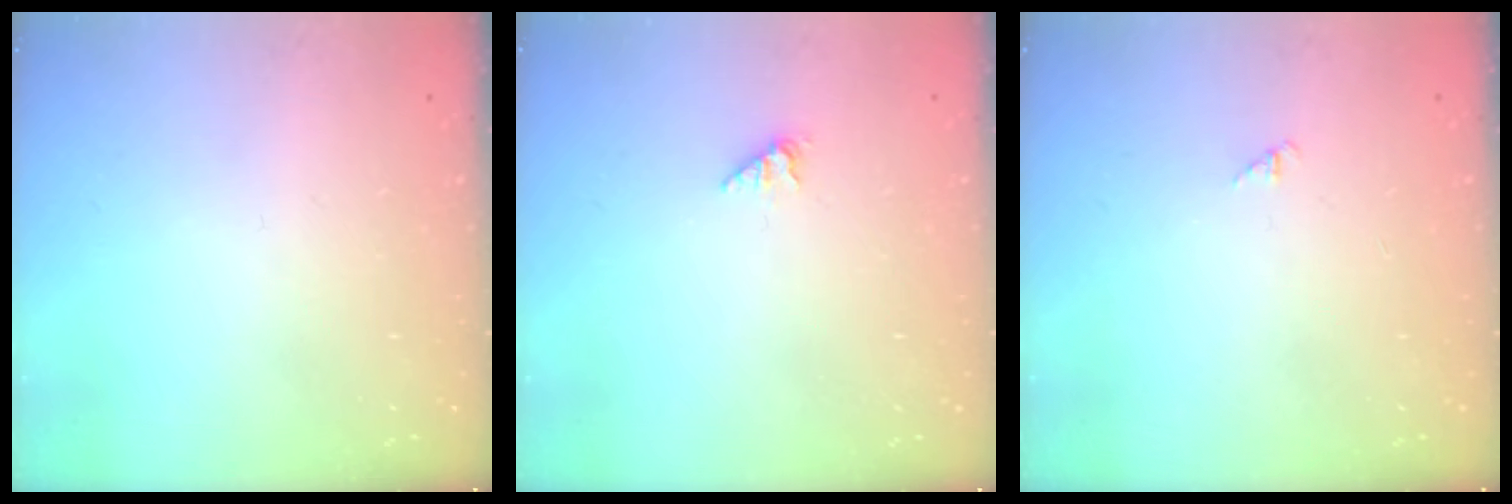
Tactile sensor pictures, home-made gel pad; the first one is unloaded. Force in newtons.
{"total": 1.0, "press": 1.0, "slide": 0.2}
{"total": 1.3, "press": 1.2, "slide": 0.3}